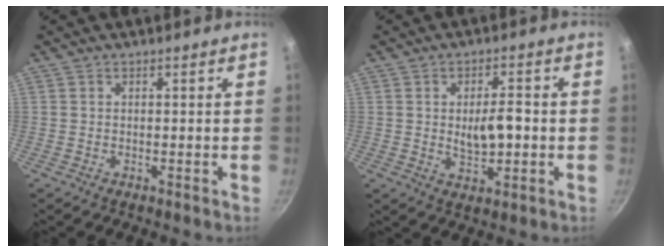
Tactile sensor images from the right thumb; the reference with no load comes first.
{"total": 6.8, "force": [-0.3, 3.2, 6.0], "torque": [-0.082, 0.001, 0.001]}